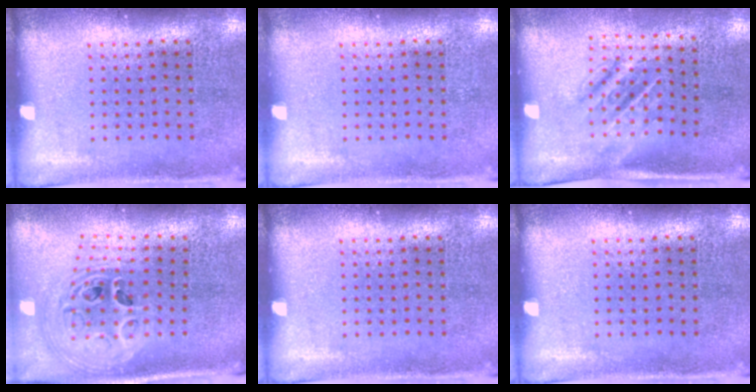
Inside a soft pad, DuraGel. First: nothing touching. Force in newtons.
{"total": 0.0}
{"total": 1.6, "press": 1.2, "slide": 1.0}
{"total": 2.7, "press": 1.9, "slide": 1.9}
{"total": 0.0}
{"total": 0.0}